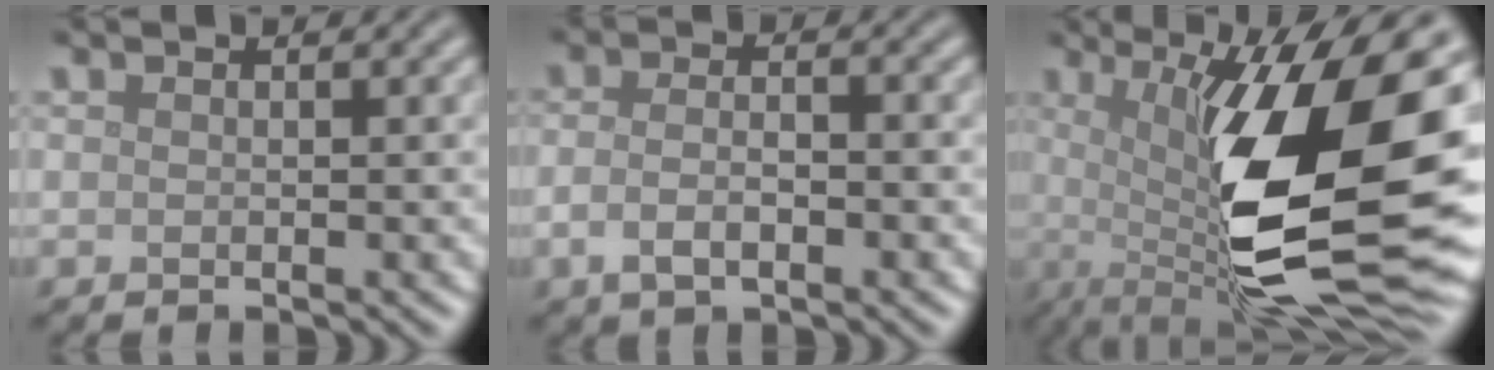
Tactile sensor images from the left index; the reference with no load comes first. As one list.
[{"total": 3.2, "force": [-1.1, 1.4, 2.6], "torque": [-0.056, -0.005, -0.023]}, {"total": 18.0, "force": [0.3, 6.0, 17.0], "torque": [-0.258, -0.011, 0.017]}]